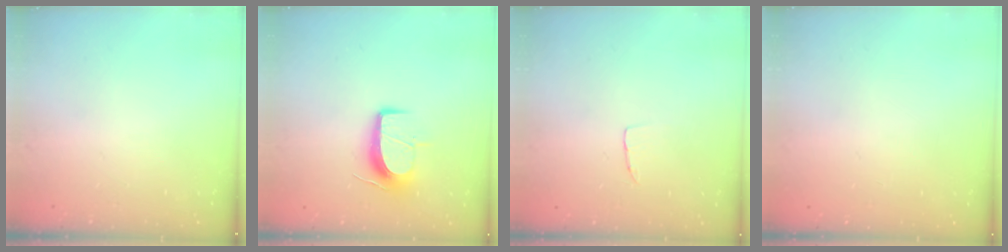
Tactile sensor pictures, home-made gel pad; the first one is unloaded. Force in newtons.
{"total": 9.8, "press": 9.8, "slide": 0.7}
{"total": 3.1, "press": 3.1, "slide": 0.1}
{"total": 0.0}